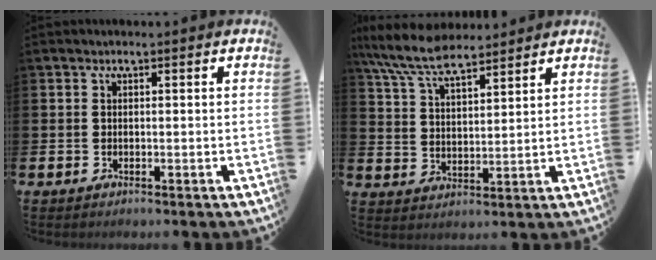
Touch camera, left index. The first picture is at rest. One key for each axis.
{"total": 8.3, "fx": 7.4, "fy": 1.8, "fz": 3.2, "tx": -0.090, "ty": -0.030, "tz": 0.135}